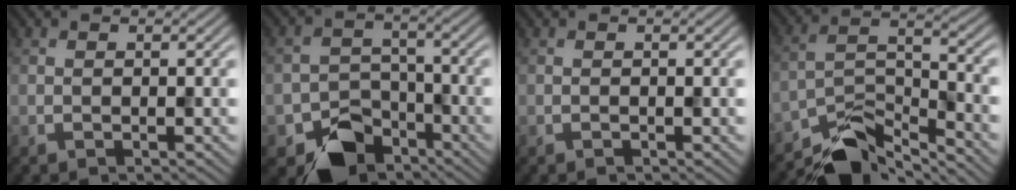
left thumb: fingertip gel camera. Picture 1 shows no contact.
{"total": 8.2, "force": [-5.2, 5.5, 3.2], "torque": [-0.050, -0.019, -0.091]}
{"total": 0.0}
{"total": 8.3, "force": [-6.7, 2.7, 4.0], "torque": [-0.071, -0.008, -0.135]}